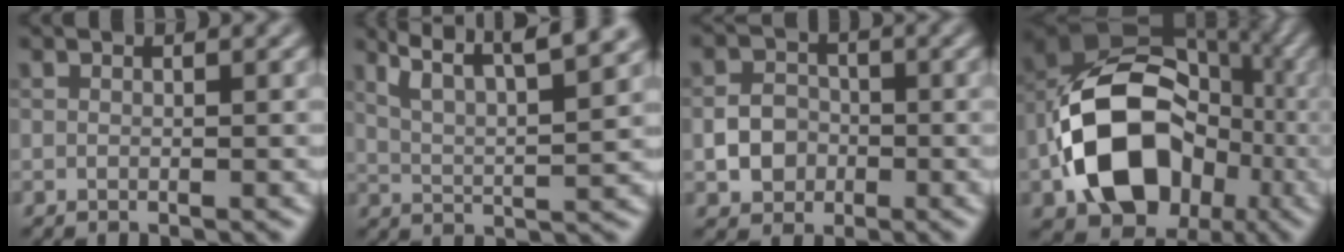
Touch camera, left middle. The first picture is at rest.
{"total": 8.3, "force": [6.3, 2.0, 5.0], "torque": [-0.077, 0.026, 0.076]}
{"total": 3.1, "force": [-0.9, 2.6, 1.4], "torque": [-0.021, 0.002, -0.018]}
{"total": 14.7, "force": [-3.8, 10.5, 9.5], "torque": [-0.155, -0.004, -0.084]}